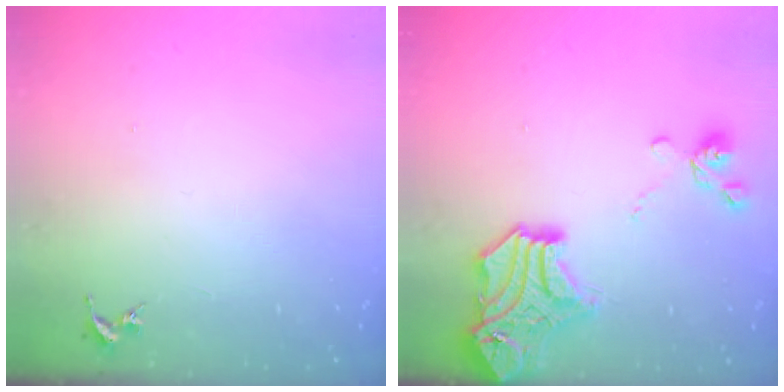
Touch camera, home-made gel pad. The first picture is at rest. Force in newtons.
{"total": 18.0, "press": 17.9, "slide": 1.8}